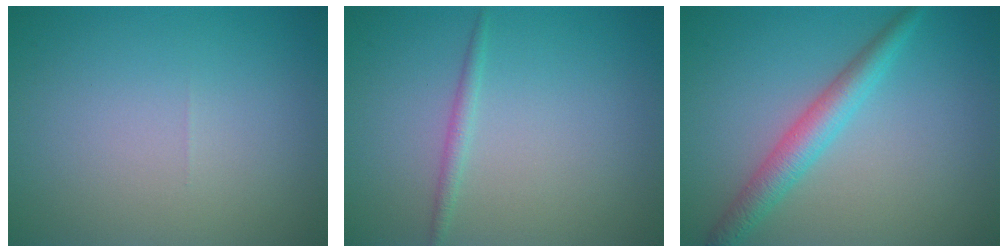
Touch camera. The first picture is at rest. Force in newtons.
{"total": 1.1, "press": 1.1, "slide": 0.1}
{"total": 3.4, "press": 3.4, "slide": 0.1}